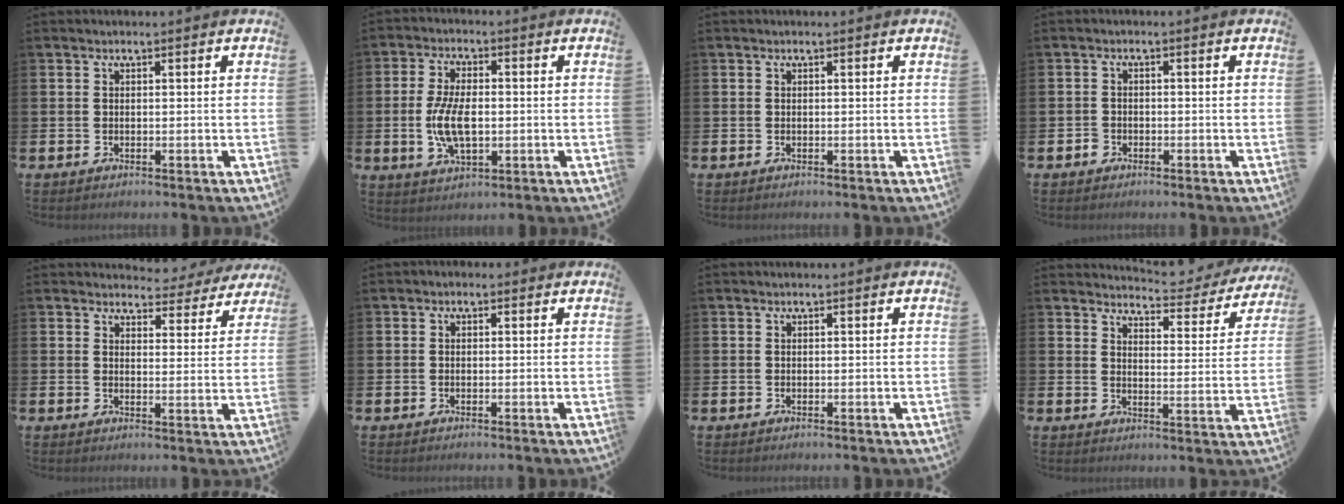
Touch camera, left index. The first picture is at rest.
{"total": 7.2, "force": [-0.4, 3.4, 6.3], "torque": [-0.141, -0.001, -0.013]}
{"total": 0.0}
{"total": 1.3, "force": [-0.9, 1.0, 0.1], "torque": [-0.004, 0.003, -0.021]}
{"total": 3.7, "force": [3.4, 1.4, 0.1], "torque": [0.007, -0.030, 0.054]}
{"total": 0.6, "force": [-0.3, 0.5, 0.1], "torque": [0.002, 0.002, -0.008]}
{"total": 0.0}
{"total": 4.6, "force": [4.5, 0.7, 0.8], "torque": [-0.017, -0.036, 0.072]}